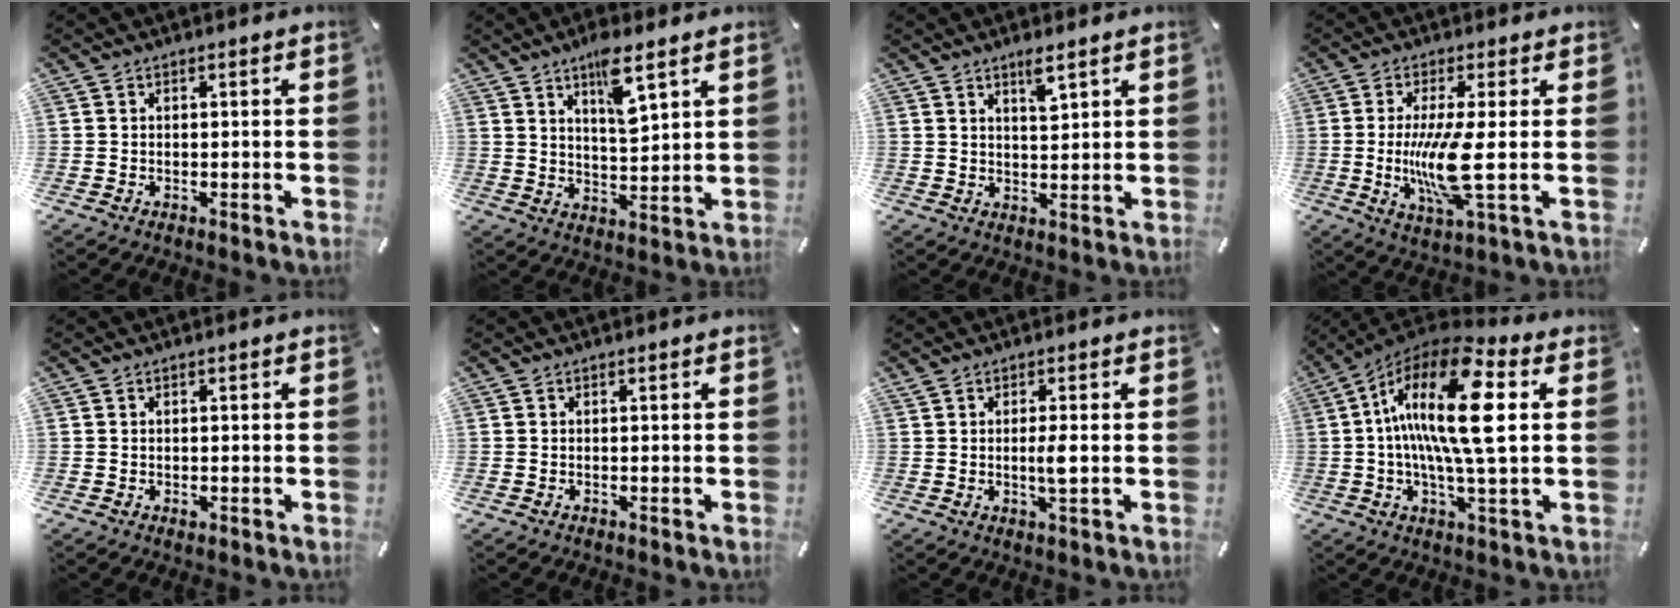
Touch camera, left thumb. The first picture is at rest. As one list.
[{"total": 8.9, "force": [5.7, 2.4, 6.4], "torque": [-0.100, -0.032, 0.093]}, {"total": 3.9, "force": [2.8, 0.9, 2.5], "torque": [-0.039, -0.013, 0.047]}, {"total": 12.0, "force": [-0.5, 1.9, 11.9], "torque": [-0.244, -0.032, -0.019]}, {"total": 1.1, "force": [-0.2, 0.8, 0.6], "torque": [-0.012, 0.001, -0.005]}, {"total": 0.0}, {"total": 3.7, "force": [0.1, 0.3, 3.7], "torque": [-0.069, -0.006, -0.001]}, {"total": 20.3, "force": [3.0, 5.2, 19.4], "torque": [-0.390, -0.007, 0.034]}]